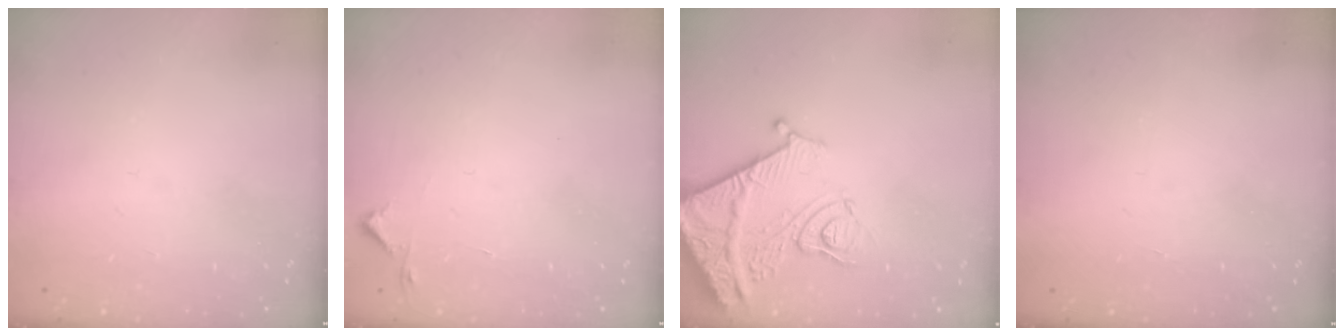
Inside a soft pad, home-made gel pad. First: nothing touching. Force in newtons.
{"total": 2.7, "press": 2.6, "slide": 0.4}
{"total": 13.8, "press": 13.8, "slide": 1.4}
{"total": 1.6, "press": 1.5, "slide": 0.1}